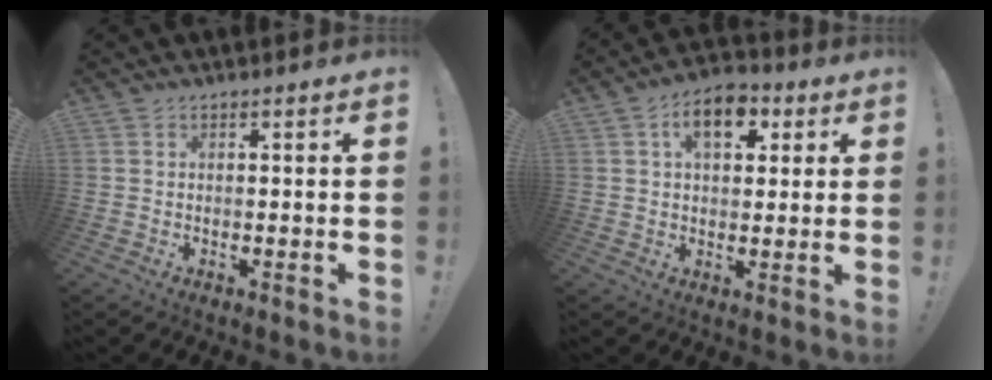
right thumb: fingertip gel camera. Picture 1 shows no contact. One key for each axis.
{"total": 10.4, "fx": 4.0, "fy": 6.2, "fz": 7.3, "tx": -0.093, "ty": -0.003, "tz": 0.068}